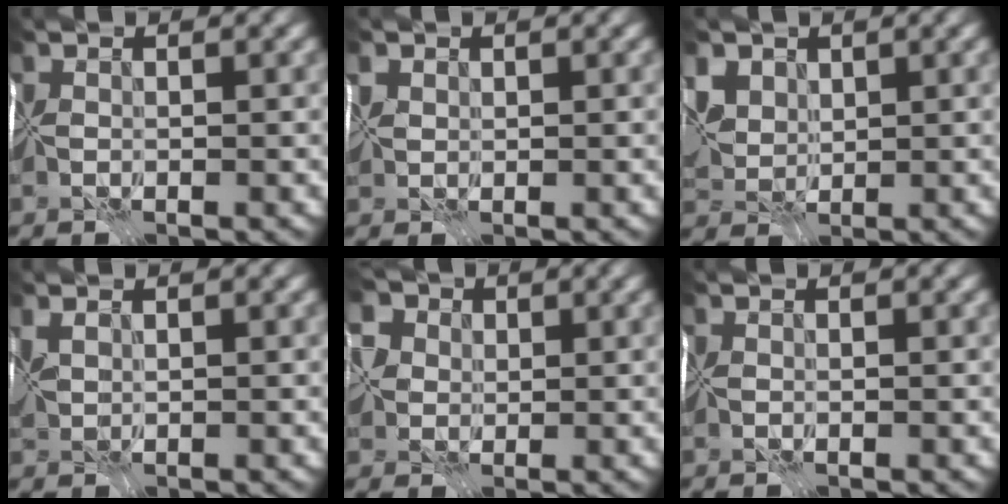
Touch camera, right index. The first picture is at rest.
{"total": 1.2, "force": [1.0, 0.7, 0.3], "torque": [-0.013, 0.004, 0.020]}
{"total": 3.4, "force": [2.3, 2.1, 1.5], "torque": [-0.047, 0.004, 0.051]}
{"total": 0.9, "force": [0.8, -0.1, 0.3], "torque": [-0.005, -0.001, 0.024]}
{"total": 5.2, "force": [2.2, 4.1, 2.3], "torque": [-0.035, 0.017, 0.022]}
{"total": 0.0}